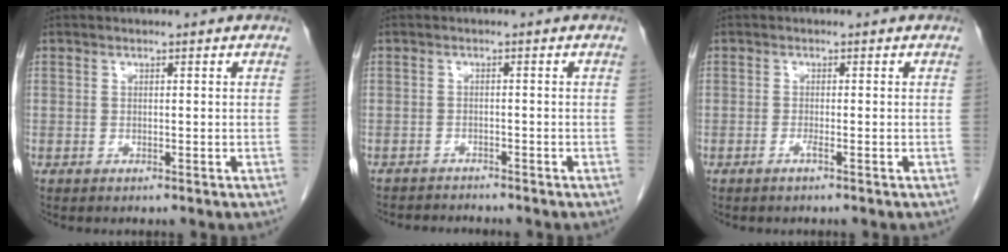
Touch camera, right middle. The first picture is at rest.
{"total": 3.5, "force": [-3.4, 0.7, 0.0], "torque": [0.004, -0.008, -0.054]}
{"total": 0.9, "force": [-0.6, -0.2, 0.6], "torque": [-0.012, 0.000, -0.011]}